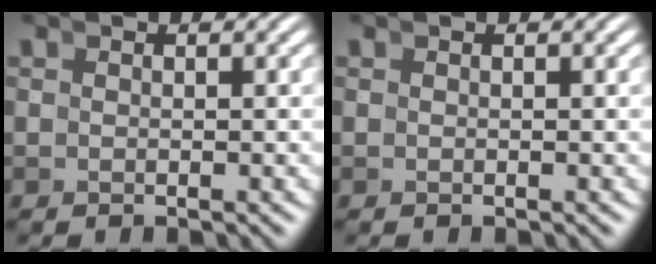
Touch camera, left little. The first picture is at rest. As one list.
[{"total": 0.0}]